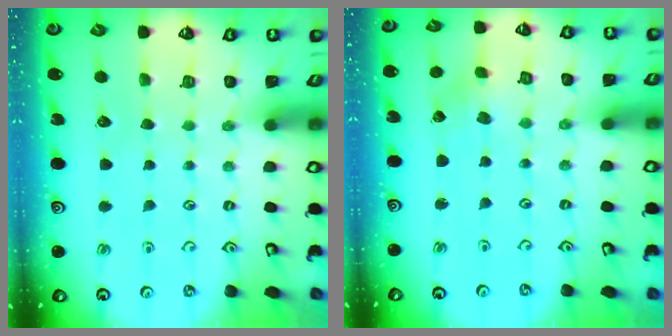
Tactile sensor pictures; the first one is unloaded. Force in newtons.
{"total": 0.8, "press": 0.8, "slide": 0.2}